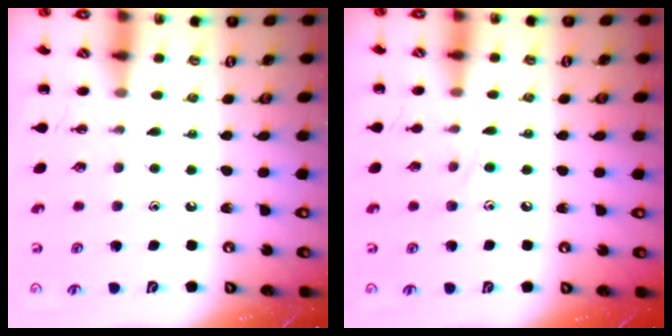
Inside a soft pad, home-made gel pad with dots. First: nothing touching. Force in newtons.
{"total": 6.3, "press": 6.1, "slide": 1.6}